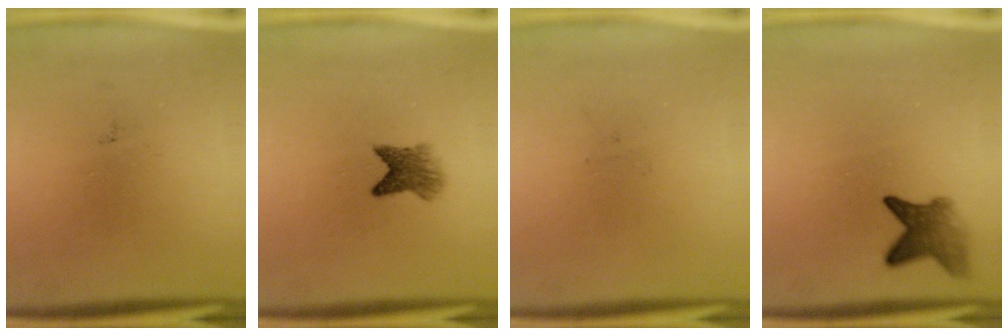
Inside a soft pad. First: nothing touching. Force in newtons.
{"total": 3.5}
{"total": 0.0}
{"total": 4.5}